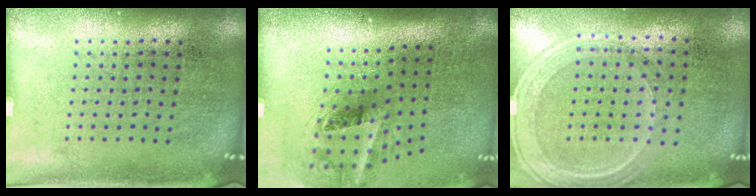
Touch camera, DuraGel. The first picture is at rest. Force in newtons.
{"total": 2.1, "press": 1.3, "slide": 1.7}
{"total": 1.2, "press": 1.1, "slide": 0.4}